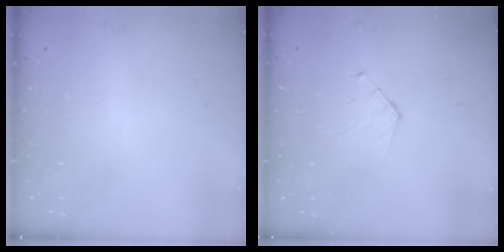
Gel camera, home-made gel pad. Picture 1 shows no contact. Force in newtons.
{"total": 3.7, "press": 3.7, "slide": 0.4}